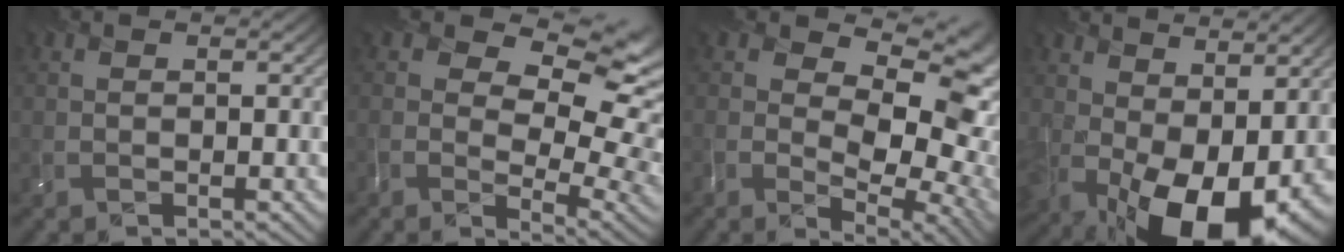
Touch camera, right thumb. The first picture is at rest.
{"total": 11.4, "force": [3.0, 6.8, 8.7], "torque": [-0.134, -0.005, 0.061]}
{"total": 10.1, "force": [0.5, 5.9, 8.2], "torque": [-0.124, -0.022, 0.015]}
{"total": 15.2, "force": [-0.2, 9.3, 12.1], "torque": [-0.189, -0.045, 0.046]}